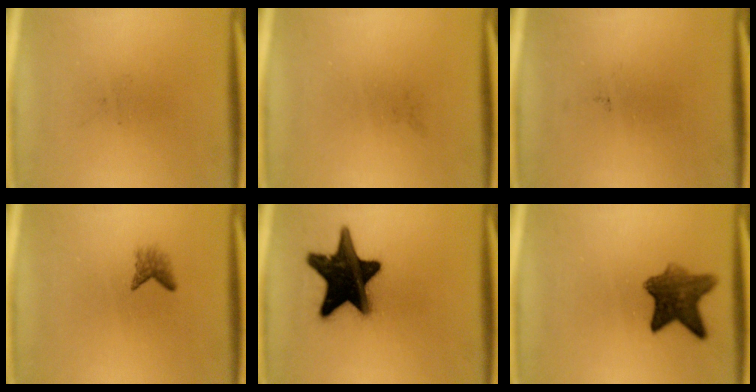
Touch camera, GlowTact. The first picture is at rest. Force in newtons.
{"total": 0.0}
{"total": 0.0}
{"total": 1.6}
{"total": 19.9}
{"total": 7.7}